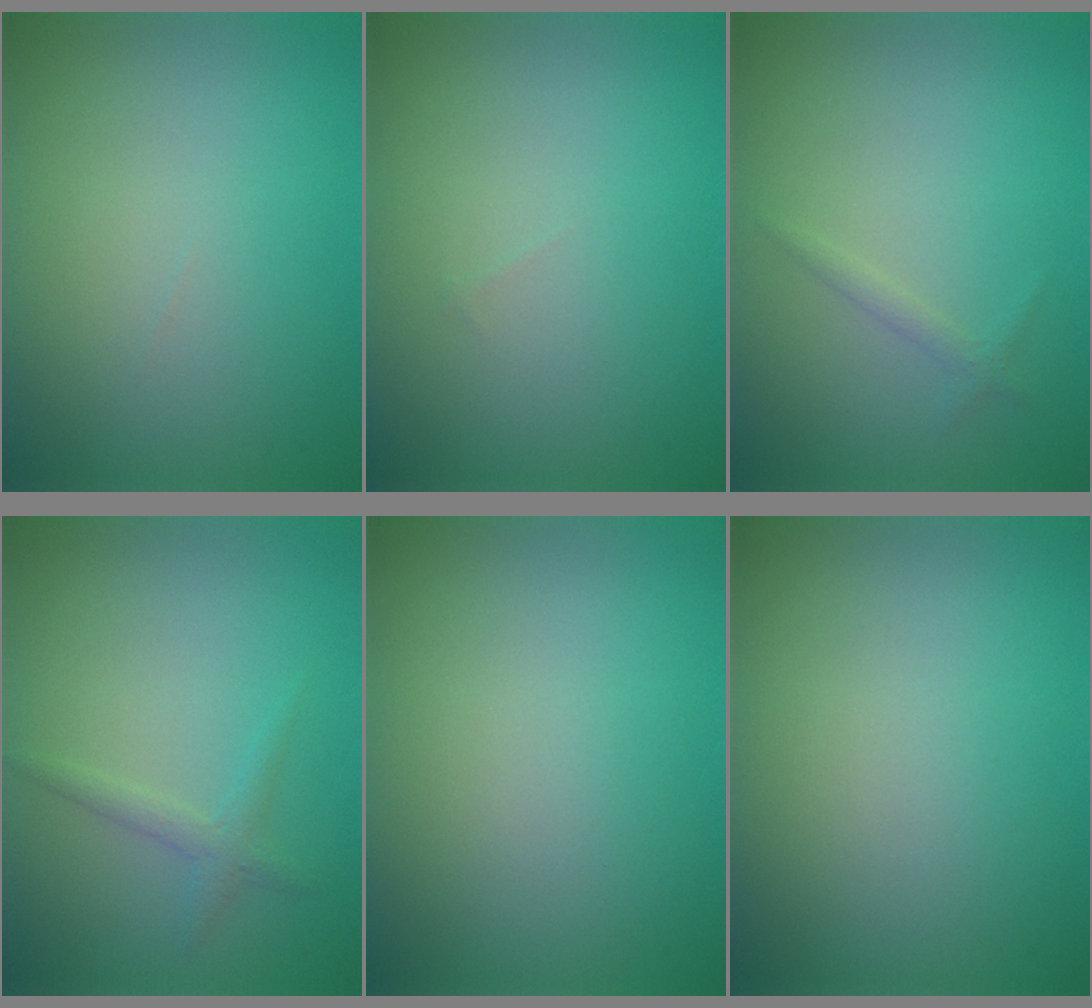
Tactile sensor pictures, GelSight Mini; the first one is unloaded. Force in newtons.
{"total": 0.0}
{"total": 0.8, "press": 0.8, "slide": 0.0}
{"total": 1.4, "press": 1.4, "slide": 0.0}
{"total": 0.0}
{"total": 0.0}